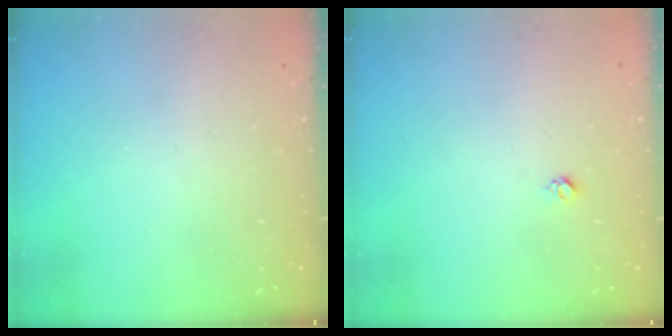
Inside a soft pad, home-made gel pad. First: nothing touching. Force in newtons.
{"total": 3.0, "press": 2.9, "slide": 0.4}